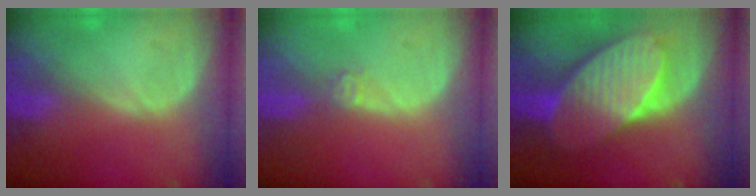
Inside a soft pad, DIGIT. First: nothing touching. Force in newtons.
{"total": 1.7, "press": 1.4, "slide": 1.0}
{"total": 10.9, "press": 10.9, "slide": 0.5}